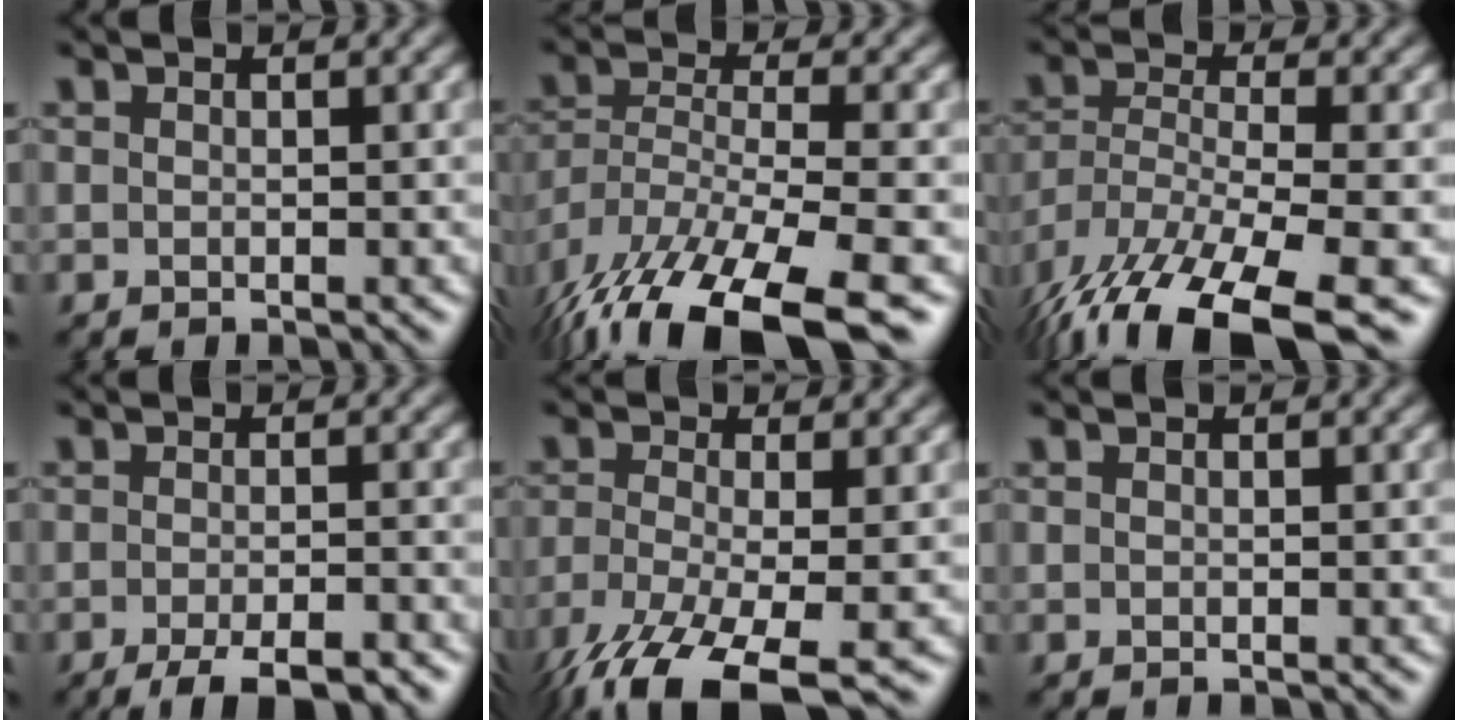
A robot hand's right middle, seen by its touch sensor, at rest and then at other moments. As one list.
[{"total": 15.0, "force": [-10.6, 4.9, 9.4], "torque": [-0.207, -0.049, -0.161]}, {"total": 13.5, "force": [-9.5, 4.1, 8.7], "torque": [-0.193, -0.031, -0.156]}, {"total": 4.6, "force": [-3.2, 0.9, 3.2], "torque": [-0.050, 0.000, -0.051]}, {"total": 8.9, "force": [-5.6, 2.6, 6.5], "torque": [-0.137, -0.027, -0.104]}, {"total": 0.0}]